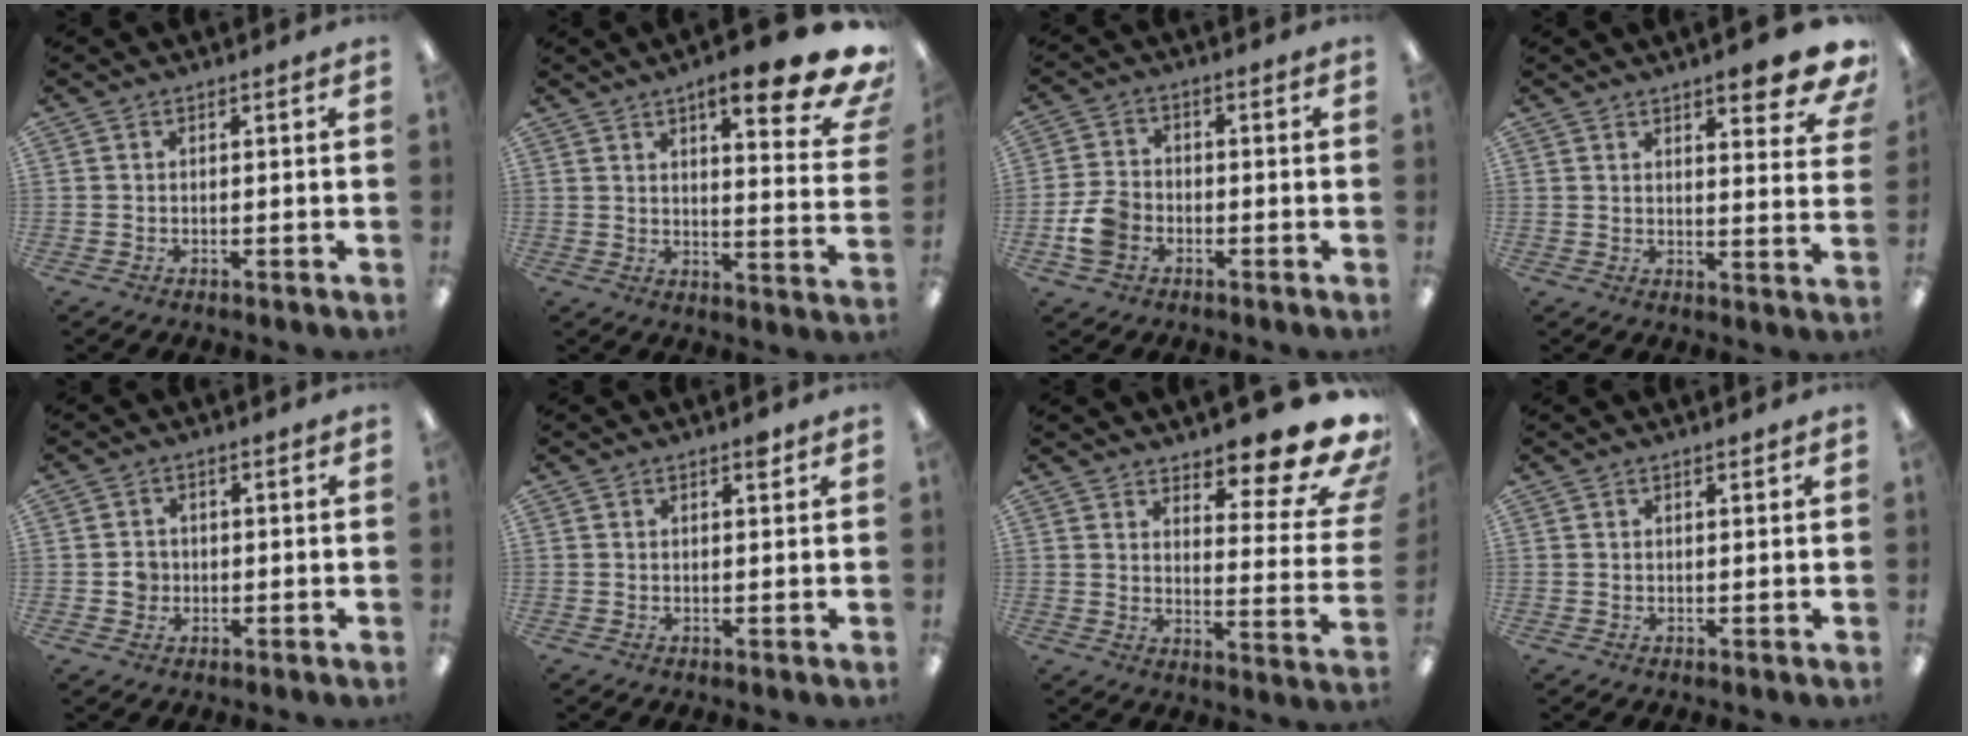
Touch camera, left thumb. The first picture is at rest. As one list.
[{"total": 15.3, "force": [10.0, 3.6, 11.1], "torque": [-0.145, -0.065, 0.153]}, {"total": 6.9, "force": [-2.5, 5.2, 3.8], "torque": [-0.071, 0.011, -0.047]}, {"total": 9.6, "force": [6.8, 2.3, 6.4], "torque": [-0.074, -0.045, 0.108]}, {"total": 2.9, "force": [-0.3, 2.7, 0.9], "torque": [-0.010, 0.001, -0.009]}, {"total": 1.8, "force": [1.2, 0.6, 1.2], "torque": [-0.010, -0.005, 0.017]}, {"total": 14.5, "force": [11.5, 3.6, 8.0], "torque": [-0.099, -0.106, 0.190]}, {"total": 0.7, "force": [0.6, 0.1, 0.3], "torque": [-0.007, 0.000, 0.011]}]